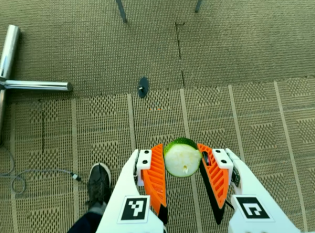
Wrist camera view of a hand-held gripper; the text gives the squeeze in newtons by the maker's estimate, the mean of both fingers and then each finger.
{"total": 9.0, "left": 8.5, "right": 9.5}